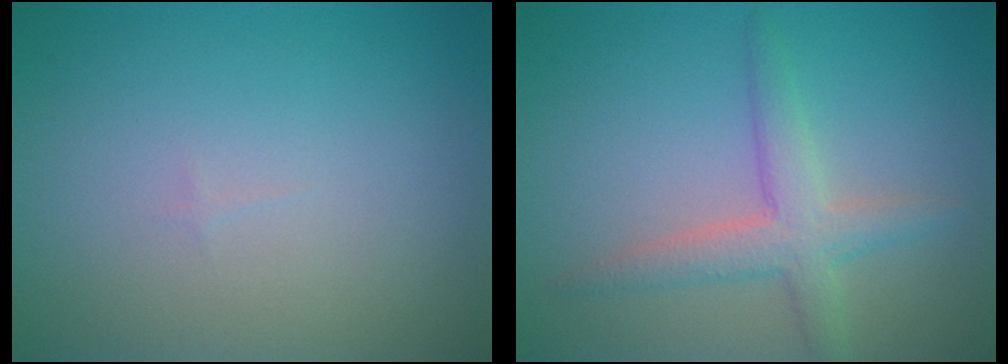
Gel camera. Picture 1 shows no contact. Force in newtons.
{"total": 3.2, "press": 3.2, "slide": 0.1}